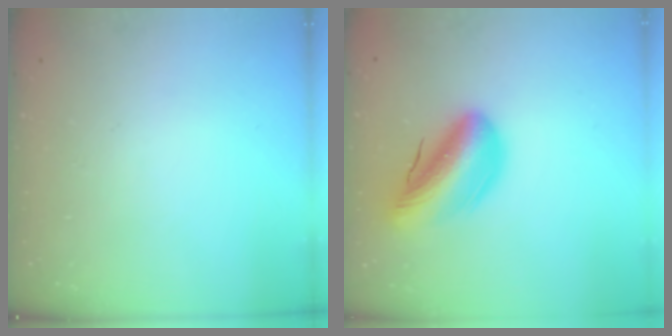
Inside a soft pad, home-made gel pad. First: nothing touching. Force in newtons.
{"total": 15.3, "press": 14.8, "slide": 3.8}